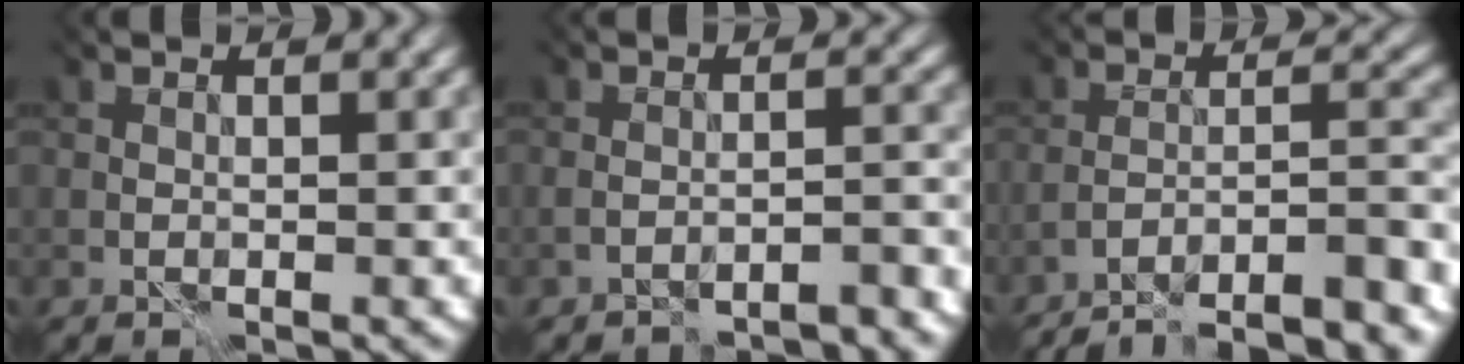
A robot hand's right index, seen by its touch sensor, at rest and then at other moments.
{"total": 3.7, "force": [-3.5, 0.1, 1.2], "torque": [-0.020, 0.002, -0.055]}
{"total": 12.8, "force": [-11.7, 1.6, 4.9], "torque": [-0.053, 0.011, -0.153]}